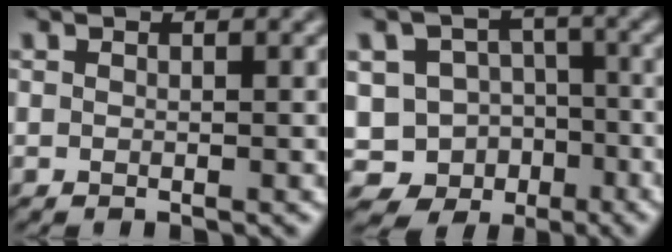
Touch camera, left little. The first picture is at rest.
{"total": 11.4, "force": [-6.4, 9.2, 1.7], "torque": [-0.024, -0.005, -0.107]}